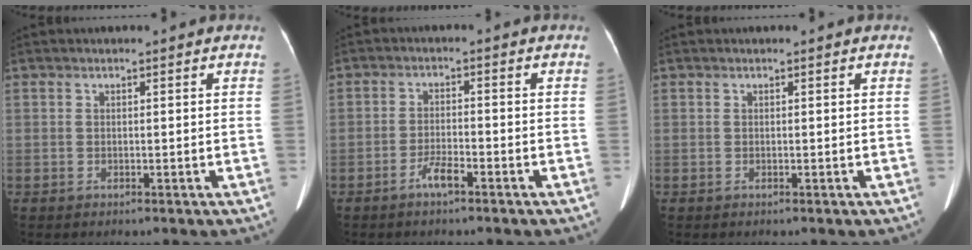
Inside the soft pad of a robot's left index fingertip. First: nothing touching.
{"total": 3.1, "force": [-2.3, 0.4, 2.0], "torque": [-0.042, -0.002, -0.043]}
{"total": 0.0}